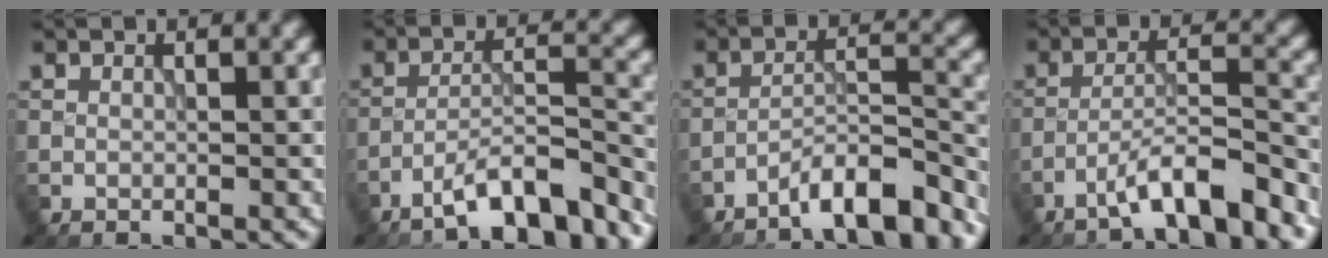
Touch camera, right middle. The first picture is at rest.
{"total": 7.7, "force": [-6.0, 1.6, 4.7], "torque": [-0.064, 0.010, -0.099]}
{"total": 7.0, "force": [-5.6, 1.4, 3.8], "torque": [-0.052, 0.007, -0.094]}
{"total": 6.1, "force": [-4.3, 0.8, 4.2], "torque": [-0.066, 0.015, -0.075]}